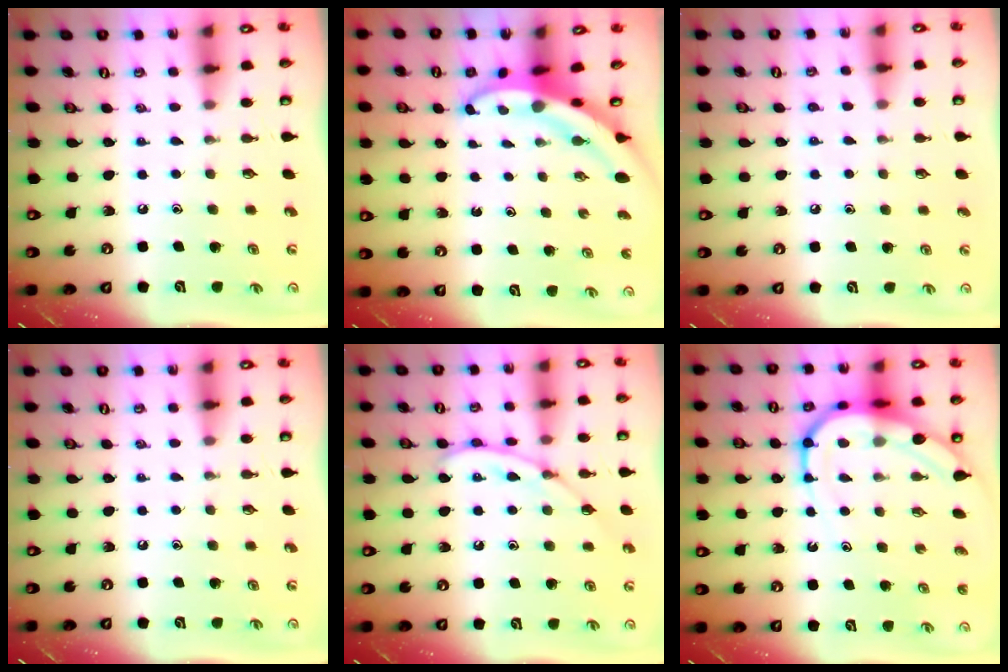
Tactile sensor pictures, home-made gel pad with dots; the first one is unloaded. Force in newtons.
{"total": 4.3, "press": 4.2, "slide": 0.6}
{"total": 4.8, "press": 4.6, "slide": 1.1}
{"total": 0.0}
{"total": 9.3, "press": 9.3, "slide": 0.7}
{"total": 11.3, "press": 11.3, "slide": 1.1}